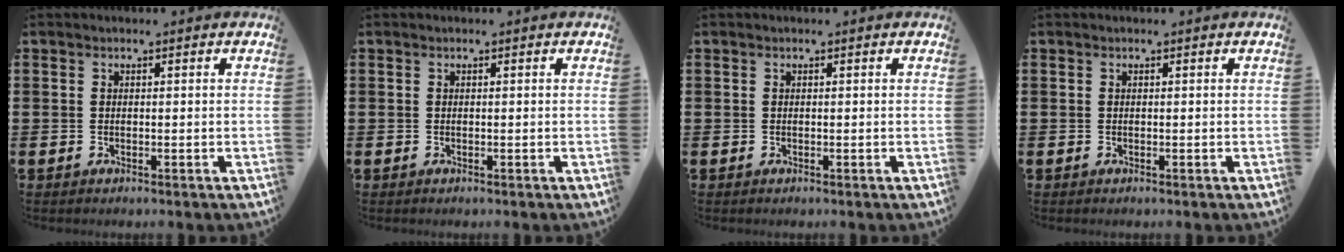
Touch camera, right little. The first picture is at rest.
{"total": 0.0}
{"total": 0.0}
{"total": 0.0}